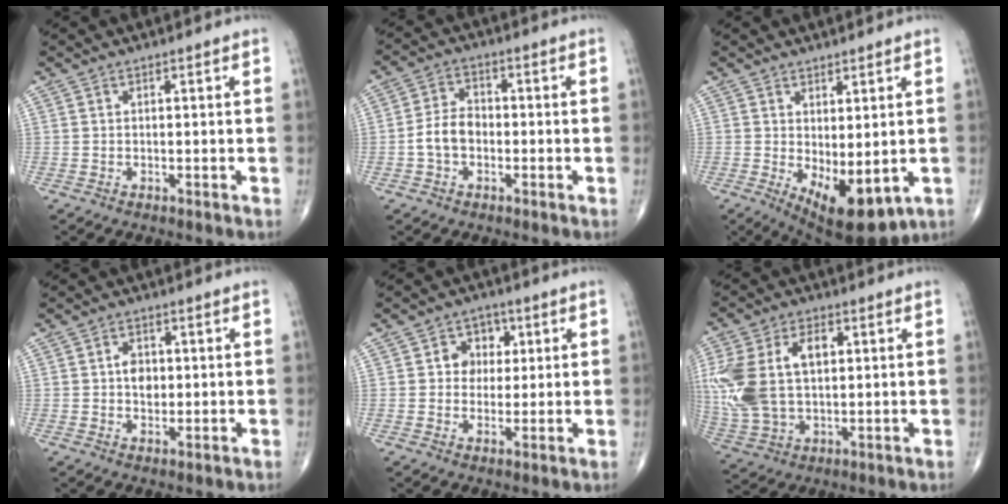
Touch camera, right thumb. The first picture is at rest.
{"total": 5.9, "force": [-1.4, 4.2, 3.9], "torque": [-0.067, 0.023, -0.034]}
{"total": 11.1, "force": [-2.3, 4.9, 9.7], "torque": [-0.134, -0.017, -0.012]}
{"total": 4.3, "force": [0.2, 3.1, 2.9], "torque": [-0.030, 0.001, 0.002]}
{"total": 6.1, "force": [1.3, 5.3, 2.8], "torque": [-0.002, 0.004, 0.014]}
{"total": 18.1, "force": [2.8, 11.4, 13.8], "torque": [-0.306, 0.010, 0.061]}